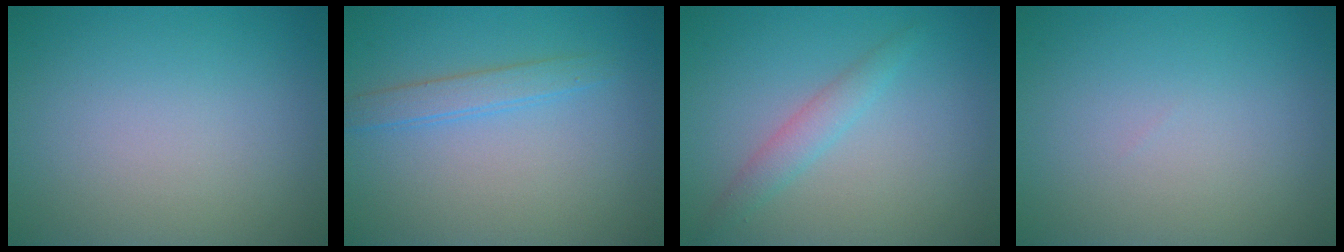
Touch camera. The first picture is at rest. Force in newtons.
{"total": 1.9, "press": 1.9, "slide": 0.1}
{"total": 2.0, "press": 2.0, "slide": 0.0}
{"total": 0.0}